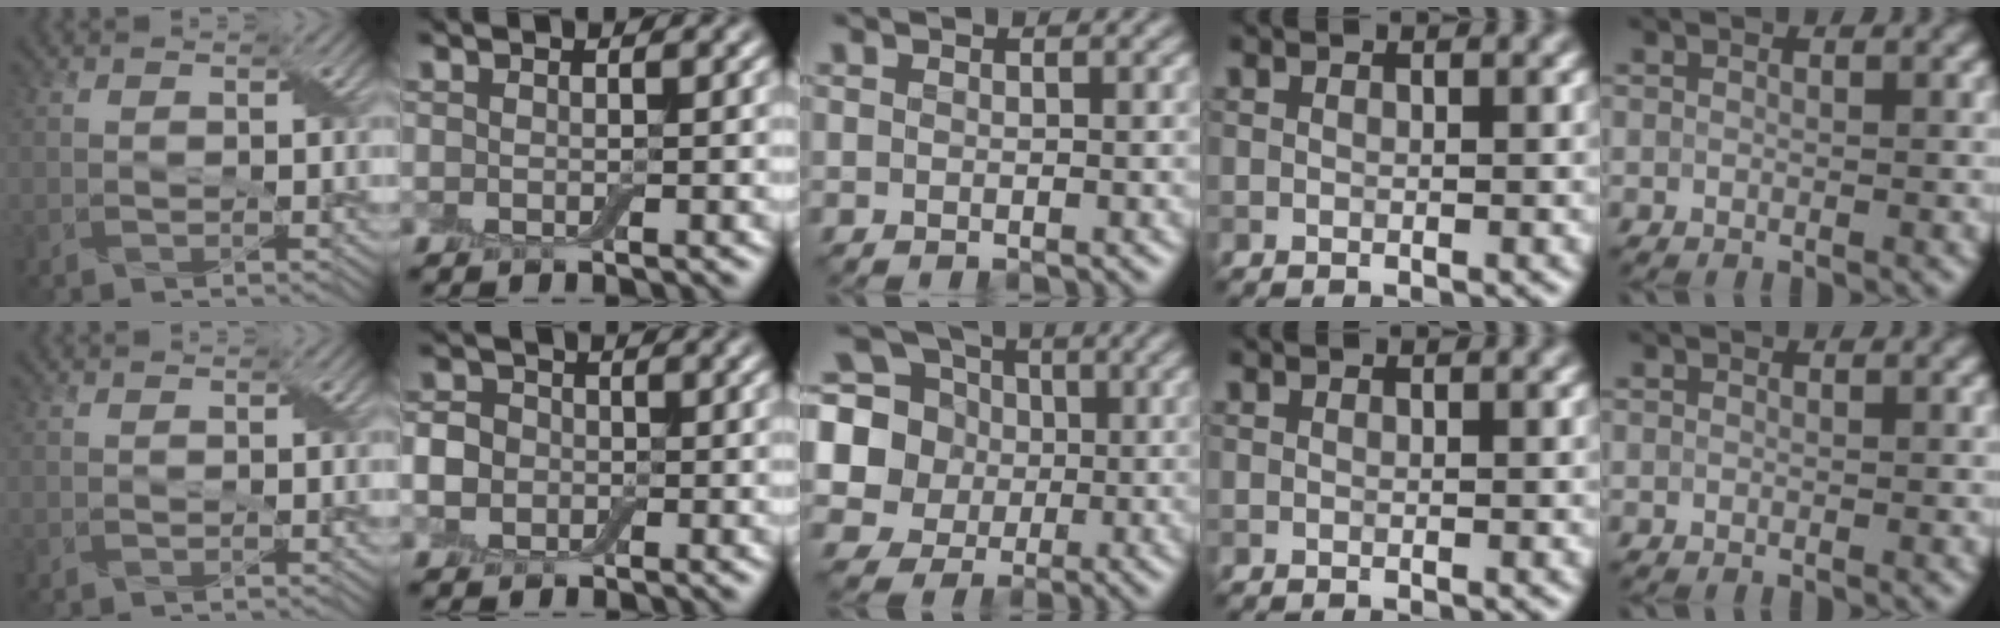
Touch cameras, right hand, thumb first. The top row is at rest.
{"index": {"total": 3.3, "force": [-0.6, 2.8, 1.5], "torque": [-0.022, 0.001, -0.021]}, "middle": {"total": 9.1, "force": [0.9, 8.3, 3.6], "torque": [-0.097, 0.018, -0.007]}}